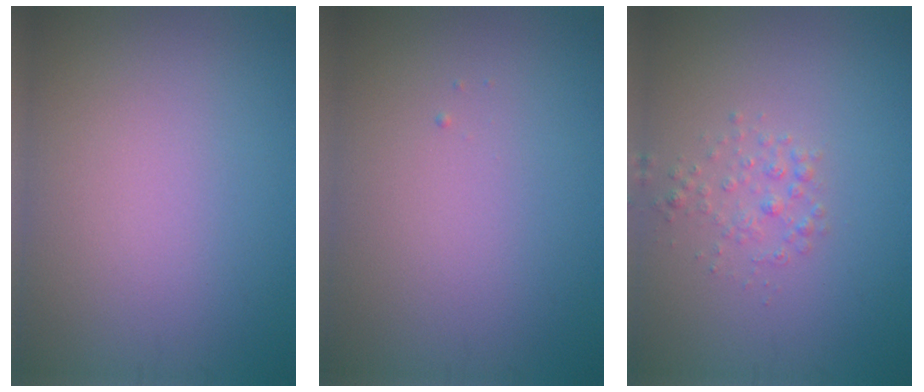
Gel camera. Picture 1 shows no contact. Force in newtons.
{"total": 0.0}
{"total": 1.5, "press": 1.5, "slide": 0.0}